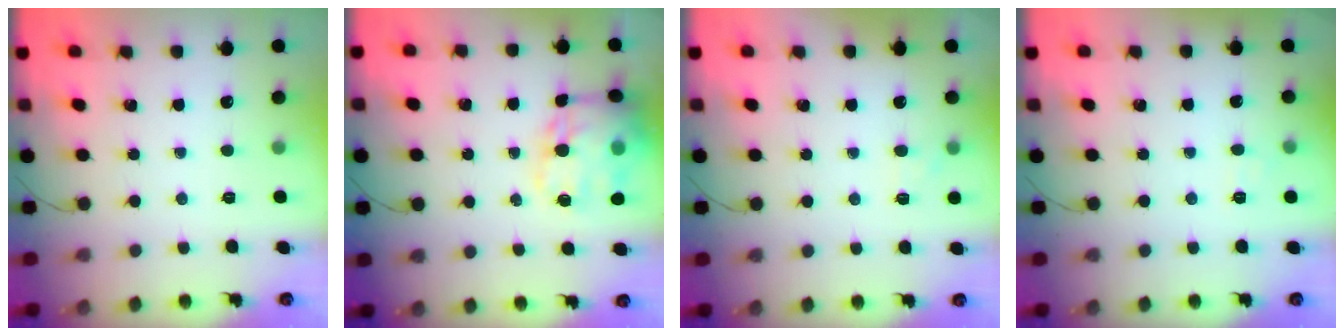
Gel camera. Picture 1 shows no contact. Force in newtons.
{"total": 19.7, "press": 19.4, "slide": 3.6}
{"total": 4.6, "press": 4.3, "slide": 1.5}
{"total": 4.1, "press": 4.0, "slide": 1.0}